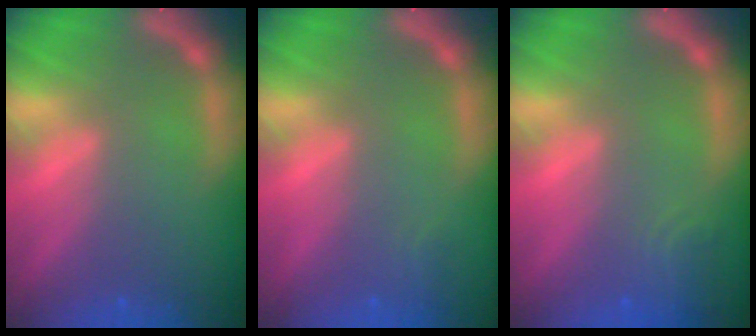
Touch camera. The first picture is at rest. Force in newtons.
{"total": 0.9}
{"total": 2.4}